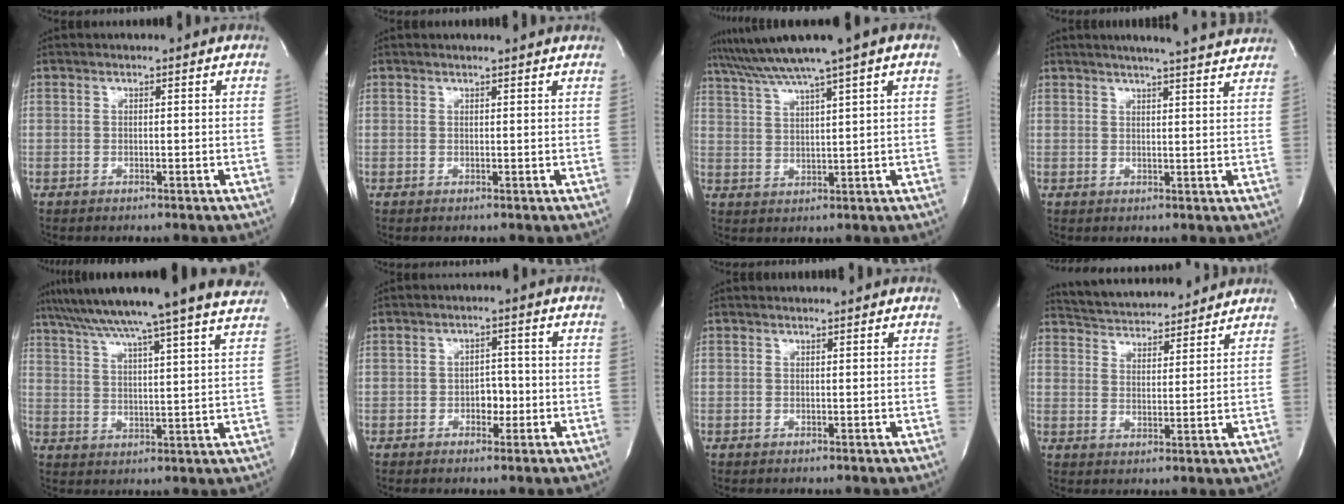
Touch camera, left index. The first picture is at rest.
{"total": 3.1, "force": [2.9, 0.0, 1.1], "torque": [-0.019, 0.010, 0.031]}
{"total": 8.5, "force": [6.3, -1.7, 5.5], "torque": [-0.099, 0.026, 0.112]}
{"total": 12.3, "force": [11.2, 0.2, 5.0], "torque": [-0.074, 0.000, 0.129]}
{"total": 23.9, "force": [20.8, -1.1, 11.9], "torque": [-0.206, -0.010, 0.283]}
{"total": 3.0, "force": [-1.0, 1.9, 2.1], "torque": [-0.022, 0.007, -0.014]}
{"total": 2.2, "force": [2.1, 0.0, 0.4], "torque": [-0.009, 0.012, 0.027]}
{"total": 14.3, "force": [13.6, 2.3, 4.0], "torque": [-0.068, 0.021, 0.205]}